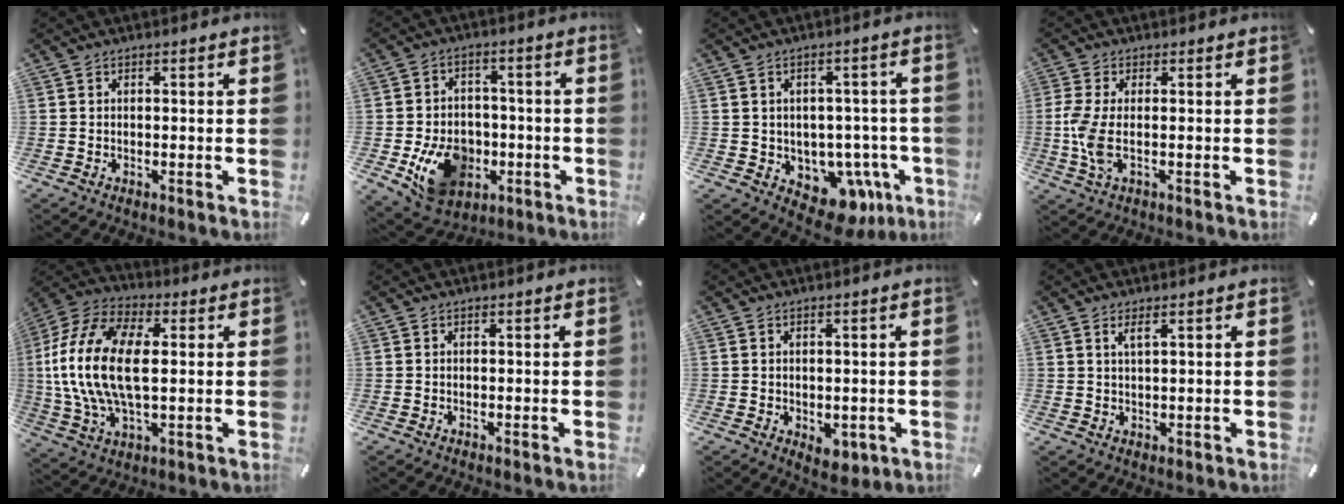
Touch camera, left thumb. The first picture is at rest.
{"total": 14.1, "force": [-4.5, 11.6, 6.7], "torque": [-0.113, 0.032, -0.064]}
{"total": 9.4, "force": [-3.8, 7.0, 5.0], "torque": [-0.051, 0.012, -0.052]}
{"total": 6.4, "force": [-0.3, 2.3, 6.0], "torque": [-0.139, -0.013, -0.008]}
{"total": 18.6, "force": [1.2, 10.6, 15.2], "torque": [-0.347, -0.004, 0.018]}
{"total": 0.0}
{"total": 3.9, "force": [-1.0, 2.7, 2.7], "torque": [-0.024, 0.001, -0.016]}
{"total": 2.3, "force": [1.3, 0.6, 1.8], "torque": [-0.038, 0.002, 0.023]}